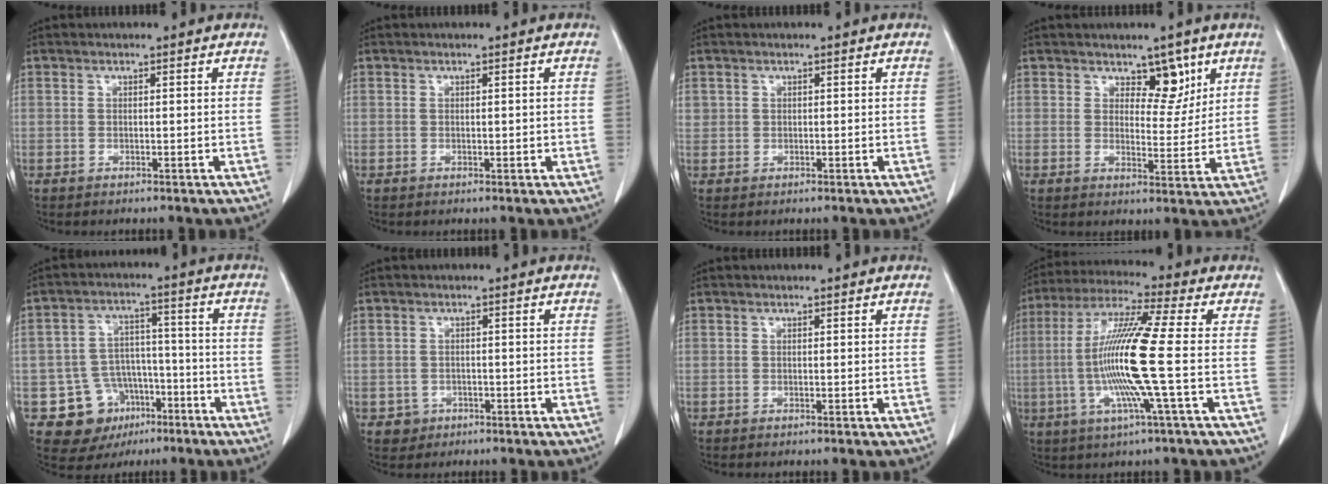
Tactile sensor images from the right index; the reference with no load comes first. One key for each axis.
{"total": 0.8, "fx": 0.0, "fy": 0.5, "fz": 0.6, "tx": -0.007, "ty": 0.001, "tz": 0.004}
{"total": 1.3, "fx": 0.5, "fy": 1.2, "fz": 0.1, "tx": 0.009, "ty": 0.009, "tz": 0.008}
{"total": 5.0, "fx": 3.2, "fy": 2.6, "fz": 2.9, "tx": -0.026, "ty": -0.006, "tz": 0.048}
{"total": 10.5, "fx": -4.9, "fy": 8.9, "fz": 2.8, "tx": -0.041, "ty": 0.037, "tz": -0.062}
{"total": 2.4, "fx": -1.1, "fy": 2.2, "fz": 0.0, "tx": 0.004, "ty": 0.011, "tz": -0.014}
{"total": 0.0}
{"total": 14.3, "fx": -1.8, "fy": -1.1, "fz": 14.2, "tx": -0.287, "ty": -0.007, "tz": -0.046}